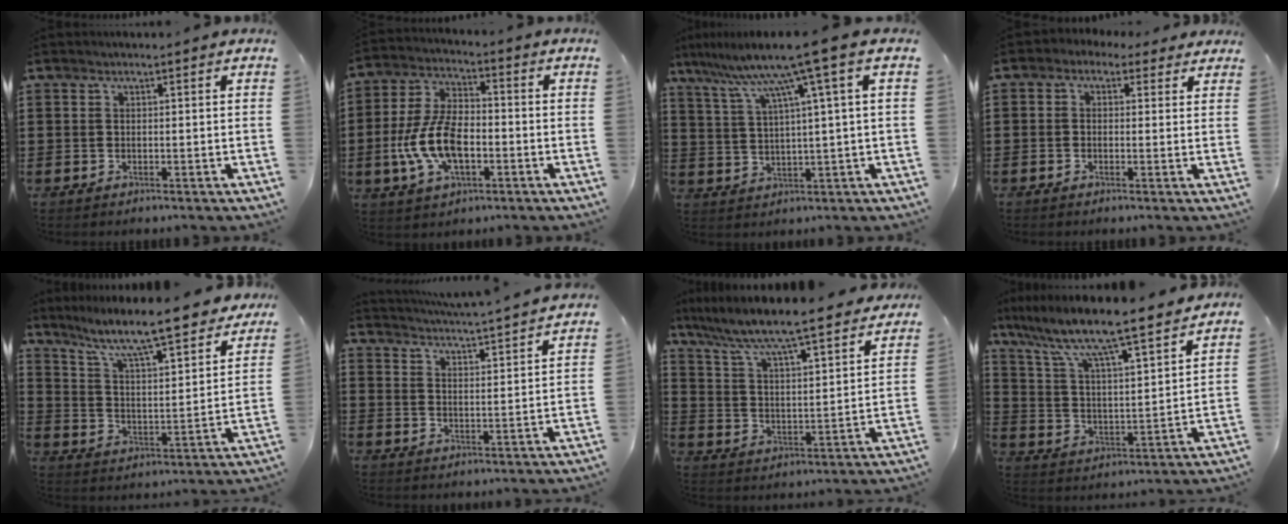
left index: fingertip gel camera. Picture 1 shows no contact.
{"total": 10.4, "force": [-2.9, 5.3, 8.5], "torque": [-0.205, -0.005, -0.060]}
{"total": 9.2, "force": [5.6, -1.2, 7.2], "torque": [-0.159, -0.027, 0.086]}
{"total": 1.8, "force": [0.0, 1.7, 0.6], "torque": [-0.017, 0.011, -0.002]}
{"total": 8.5, "force": [7.4, 0.1, 4.2], "torque": [-0.104, -0.058, 0.118]}
{"total": 4.2, "force": [4.0, -0.8, 0.7], "torque": [-0.036, -0.036, 0.063]}
{"total": 6.0, "force": [5.7, -0.2, 2.1], "torque": [-0.068, -0.051, 0.088]}
{"total": 8.3, "force": [7.2, 0.2, 4.1], "torque": [-0.110, -0.055, 0.115]}